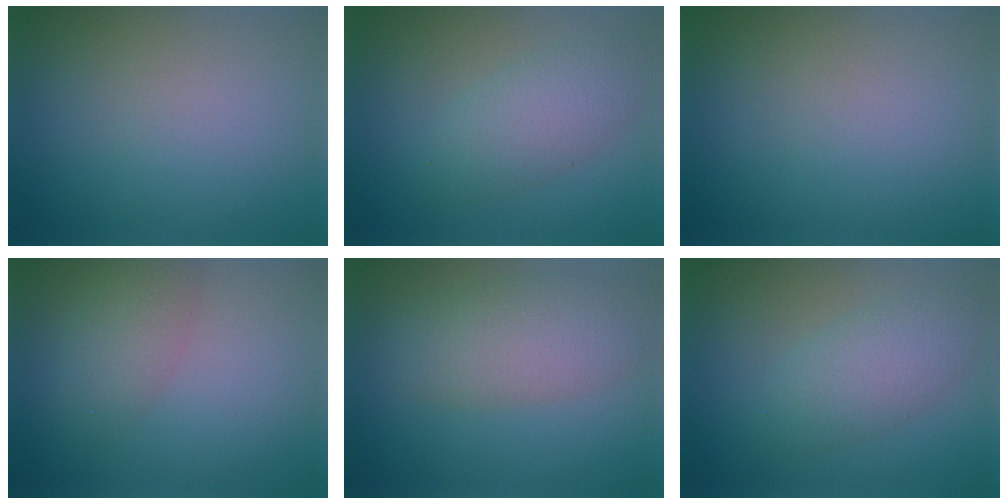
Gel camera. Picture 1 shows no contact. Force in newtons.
{"total": 3.9, "press": 3.8, "slide": 0.2}
{"total": 0.0}
{"total": 3.2, "press": 3.2, "slide": 0.0}
{"total": 5.2, "press": 5.2, "slide": 0.3}
{"total": 3.9, "press": 3.8, "slide": 0.2}